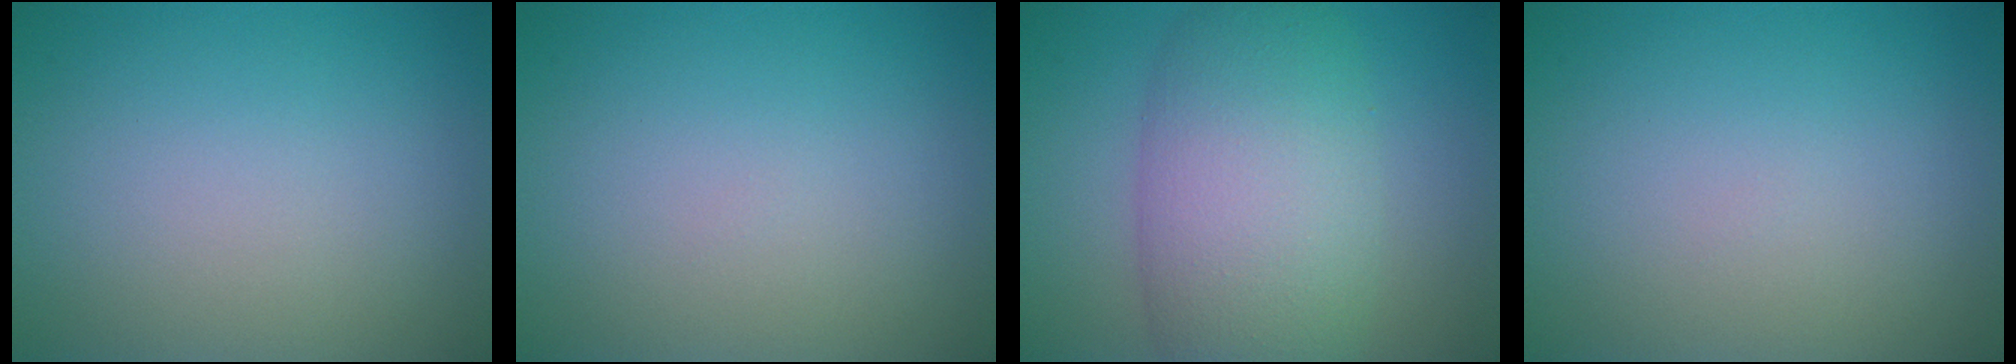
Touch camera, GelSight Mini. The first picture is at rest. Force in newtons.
{"total": 0.0}
{"total": 9.1, "press": 9.1, "slide": 0.3}
{"total": 0.0}